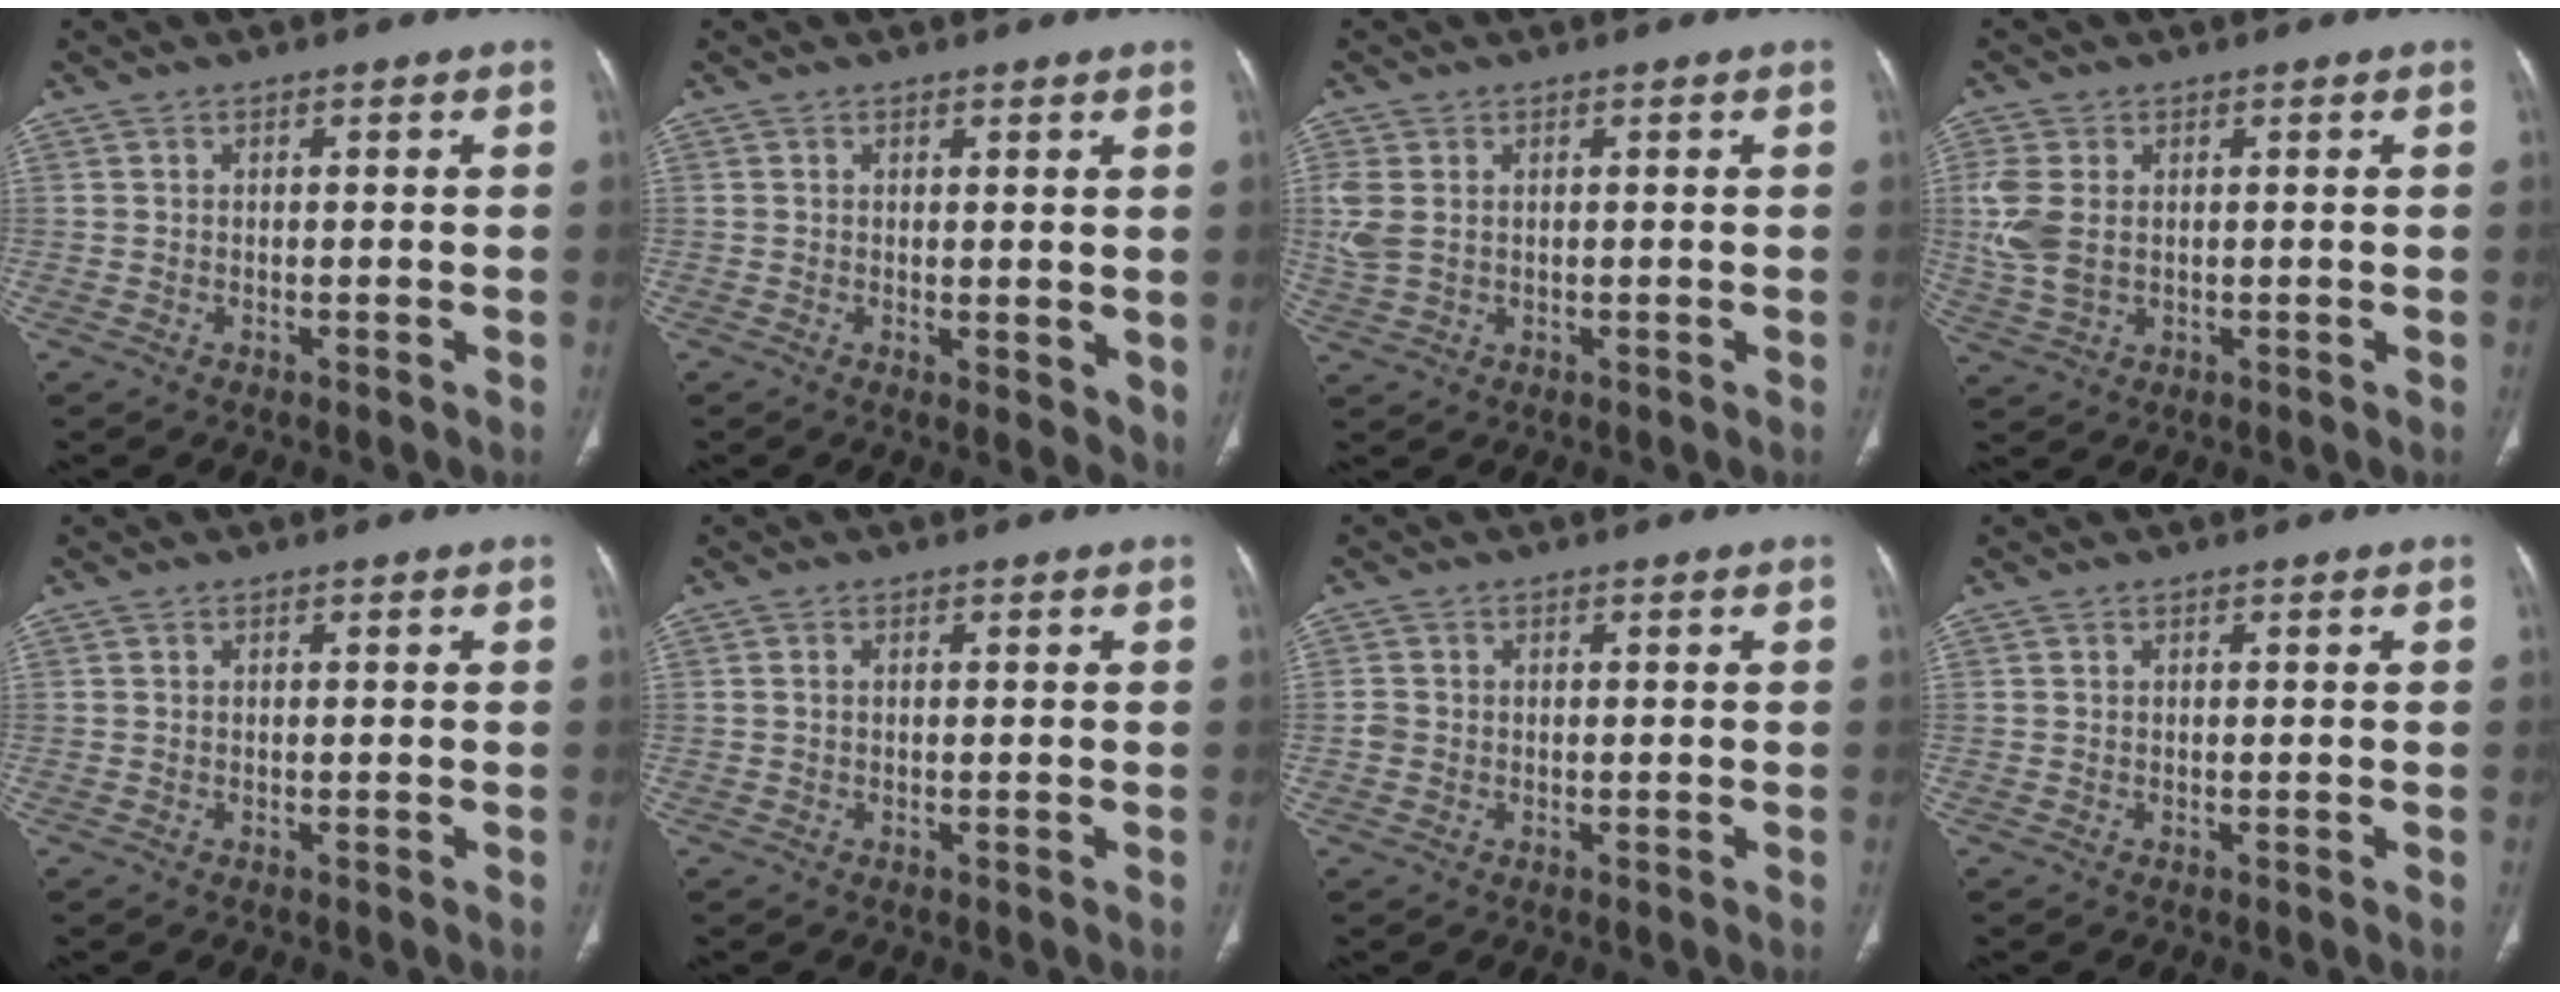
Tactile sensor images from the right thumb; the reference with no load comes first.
{"total": 4.6, "force": [0.6, 1.9, 4.1], "torque": [-0.052, -0.016, 0.011]}
{"total": 4.9, "force": [0.7, 3.5, 3.5], "torque": [-0.101, 0.004, 0.021]}
{"total": 7.0, "force": [0.8, 4.6, 5.2], "torque": [-0.134, 0.000, 0.023]}
{"total": 0.0}
{"total": 0.5, "force": [0.0, 0.4, 0.4], "torque": [-0.010, 0.000, 0.000]}
{"total": 1.7, "force": [-0.2, 1.5, 0.7], "torque": [-0.011, 0.003, -0.006]}
{"total": 0.0}